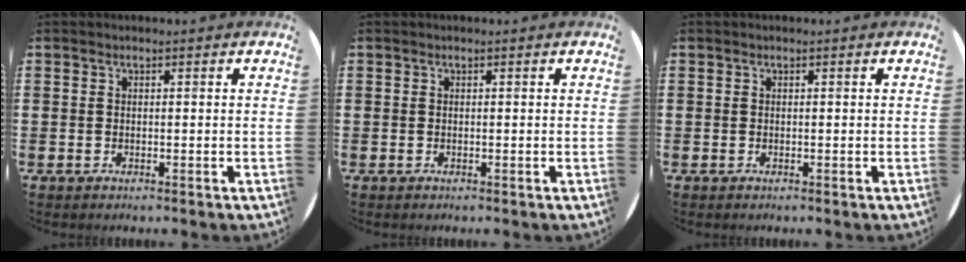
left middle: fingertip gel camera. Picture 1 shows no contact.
{"total": 0.0}
{"total": 0.0}